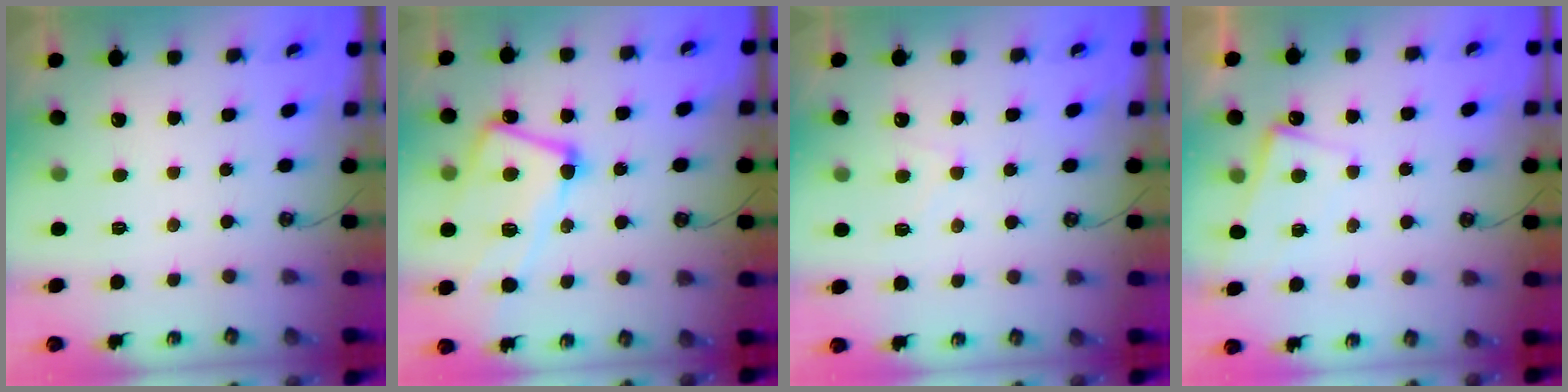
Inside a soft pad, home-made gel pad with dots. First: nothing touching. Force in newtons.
{"total": 12.0, "press": 11.8, "slide": 2.1}
{"total": 2.9, "press": 2.9, "slide": 0.4}
{"total": 3.6, "press": 3.6, "slide": 0.4}